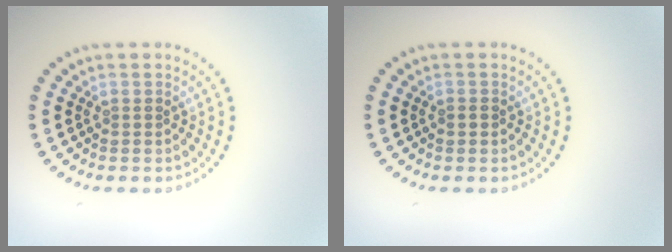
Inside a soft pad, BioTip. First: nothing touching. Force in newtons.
{"total": 1.0, "press": 1.0, "slide": 0.2}